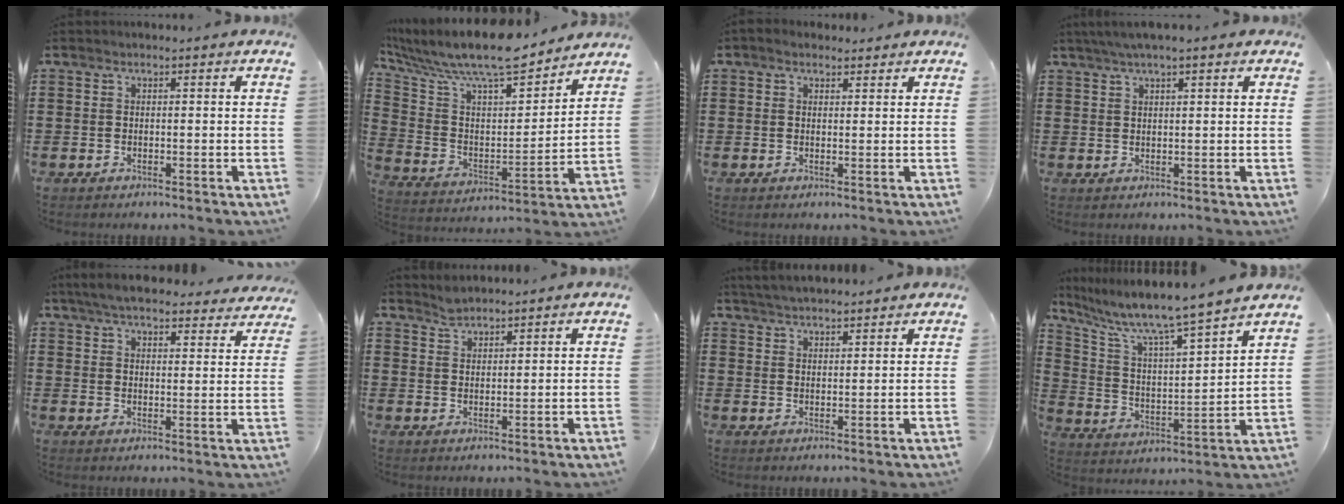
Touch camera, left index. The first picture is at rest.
{"total": 11.2, "force": [9.8, 2.3, 4.8], "torque": [-0.127, -0.068, 0.168]}
{"total": 1.4, "force": [1.0, 0.9, 0.4], "torque": [-0.010, 0.007, 0.019]}
{"total": 2.9, "force": [1.9, 0.3, 2.2], "torque": [-0.045, 0.007, 0.035]}
{"total": 5.4, "force": [5.0, 0.7, 1.7], "torque": [-0.053, -0.018, 0.090]}
{"total": 2.0, "force": [1.9, 0.3, 0.1], "torque": [-0.006, 0.001, 0.038]}
{"total": 3.2, "force": [3.2, 0.0, 0.5], "torque": [-0.017, -0.004, 0.060]}
{"total": 7.5, "force": [6.6, -0.4, 3.6], "torque": [-0.102, -0.057, 0.102]}